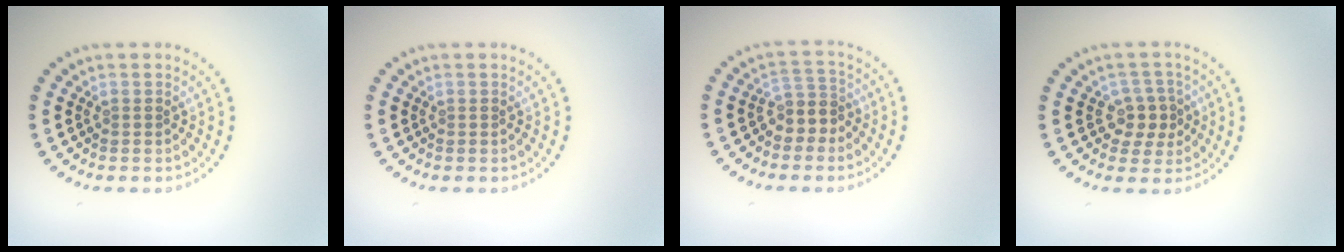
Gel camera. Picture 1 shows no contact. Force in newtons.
{"total": 0.0}
{"total": 2.3, "press": 1.8, "slide": 1.5}
{"total": 2.7, "press": 2.5, "slide": 1.0}